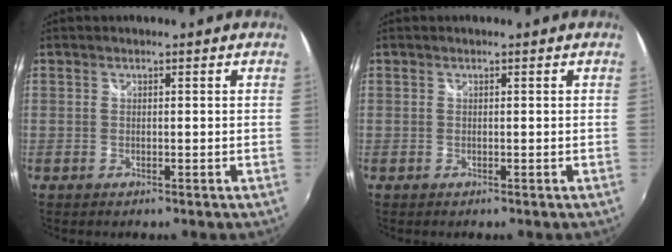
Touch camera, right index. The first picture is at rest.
{"total": 0.0}